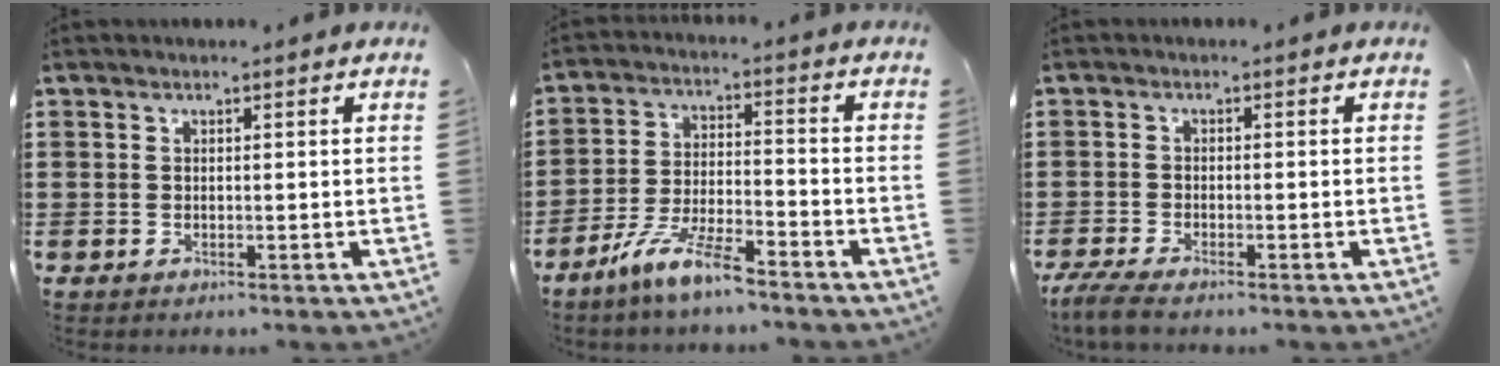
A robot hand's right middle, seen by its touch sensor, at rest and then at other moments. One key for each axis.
{"total": 8.2, "fx": -6.8, "fy": 0.9, "fz": 4.5, "tx": -0.102, "ty": -0.006, "tz": -0.133}
{"total": 3.2, "fx": -2.9, "fy": 0.3, "fz": 1.4, "tx": -0.043, "ty": -0.011, "tz": -0.063}